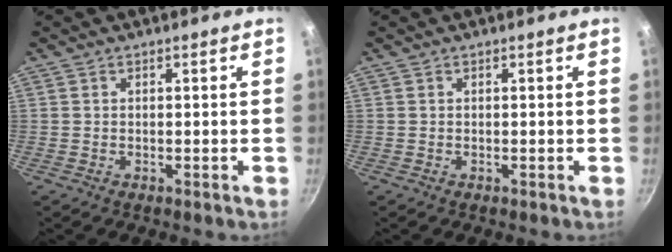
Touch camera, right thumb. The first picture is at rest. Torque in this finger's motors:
{"motor_torque": [0.00, 0.00, 0.00, 0.00, 0.00]}